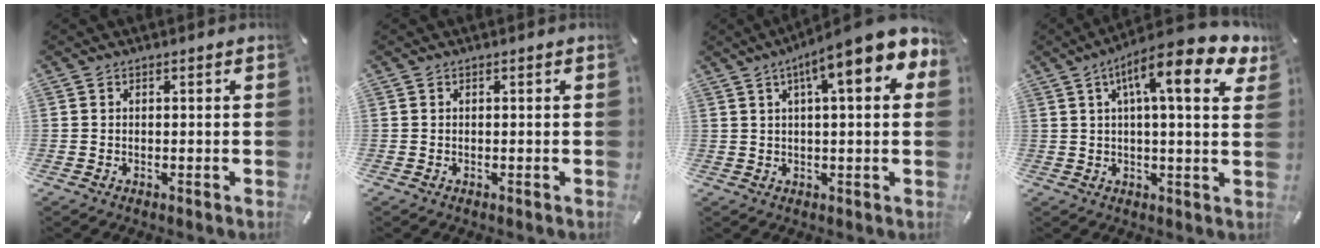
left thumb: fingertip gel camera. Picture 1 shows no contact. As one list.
[{"total": 0.0}, {"total": 12.9, "force": [6.1, 2.5, 11.1], "torque": [-0.167, -0.033, 0.094]}, {"total": 15.4, "force": [6.8, 4.0, 13.2], "torque": [-0.207, -0.025, 0.105]}]